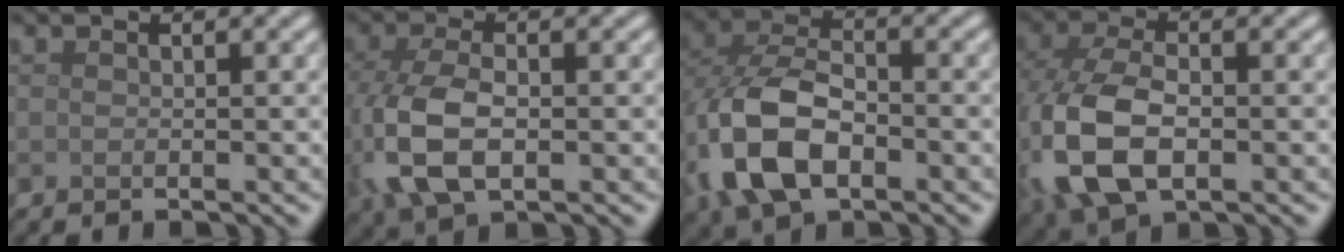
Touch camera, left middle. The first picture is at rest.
{"total": 6.9, "force": [-0.9, 3.6, 5.8], "torque": [-0.147, -0.009, -0.015]}
{"total": 8.7, "force": [-2.7, 5.1, 6.4], "torque": [-0.153, -0.004, -0.060]}
{"total": 9.4, "force": [-1.8, 5.5, 7.4], "torque": [-0.189, -0.014, -0.038]}